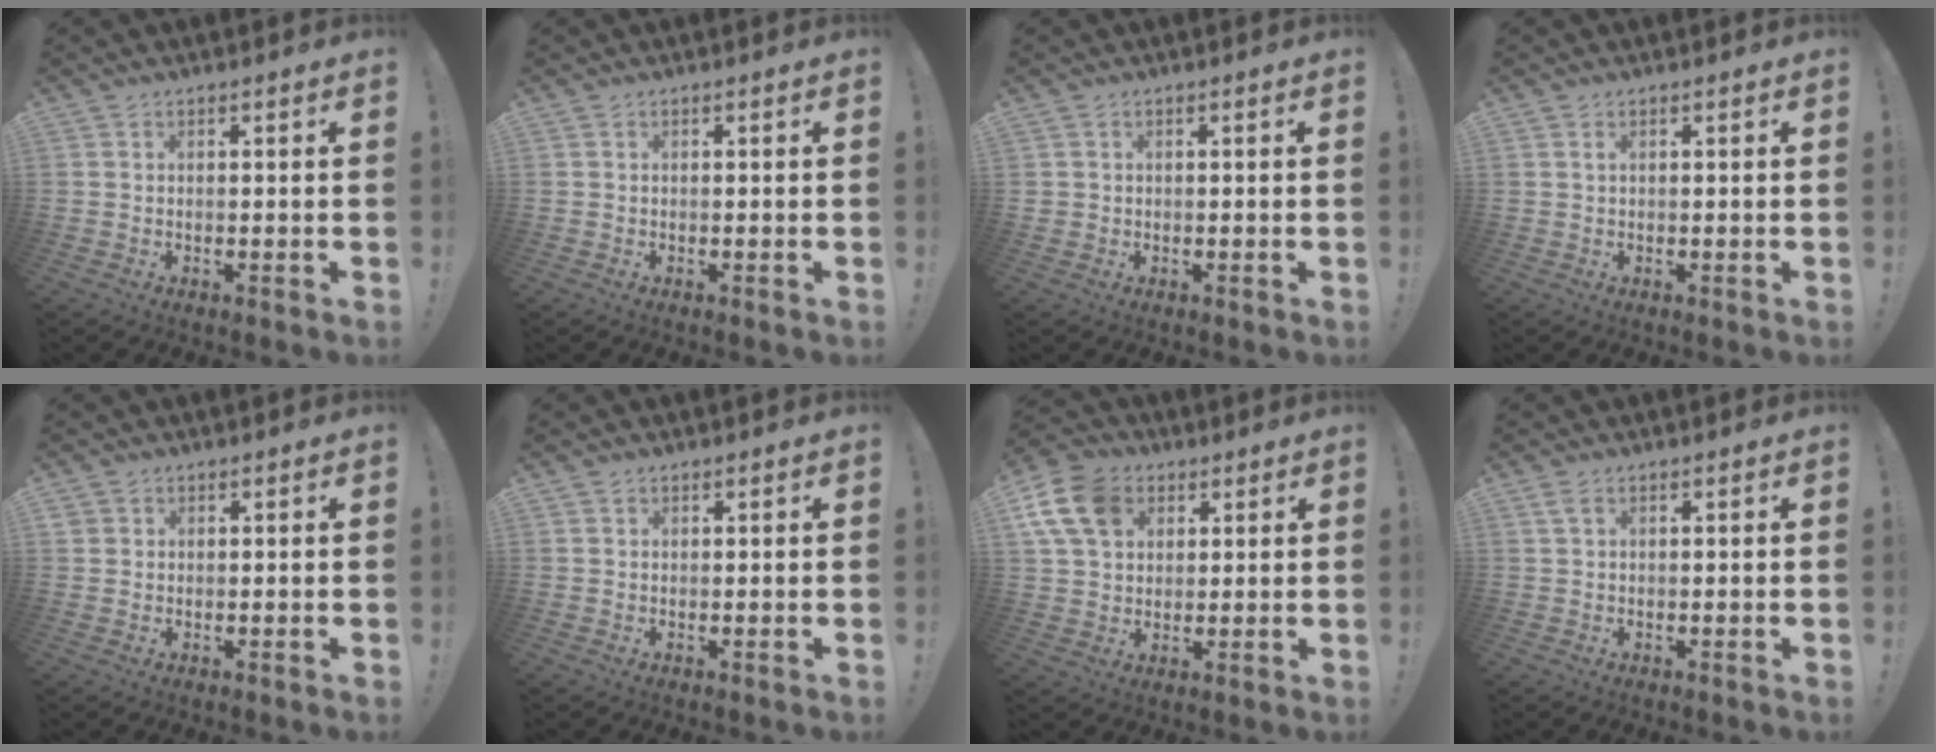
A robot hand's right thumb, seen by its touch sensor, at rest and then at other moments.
{"total": 0.0}
{"total": 0.8, "force": [-0.1, 0.7, 0.2], "torque": [-0.007, 0.003, 0.000]}
{"total": 0.8, "force": [0.4, 0.2, 0.7], "torque": [-0.015, 0.001, 0.008]}
{"total": 1.4, "force": [0.6, 1.2, 0.4], "torque": [-0.006, -0.001, 0.012]}
{"total": 0.8, "force": [0.6, 0.4, 0.0], "torque": [0.007, -0.004, 0.011]}
{"total": 13.3, "force": [5.3, 9.8, 7.2], "torque": [-0.134, -0.017, 0.107]}
{"total": 1.7, "force": [0.7, 0.7, 1.3], "torque": [-0.021, 0.001, 0.012]}